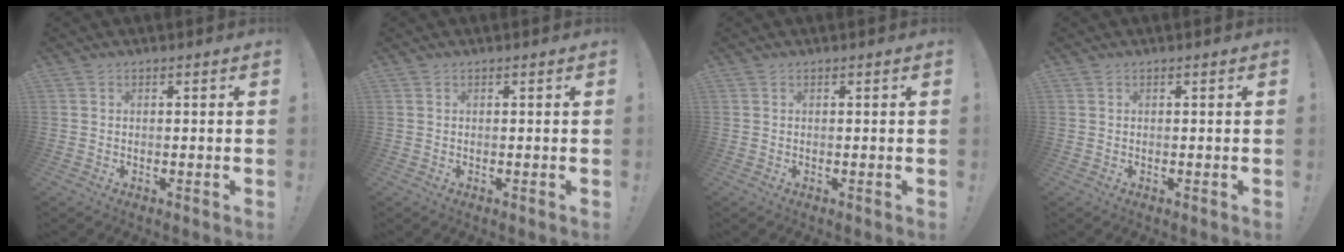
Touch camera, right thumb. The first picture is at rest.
{"total": 0.0}
{"total": 0.0}
{"total": 0.0}